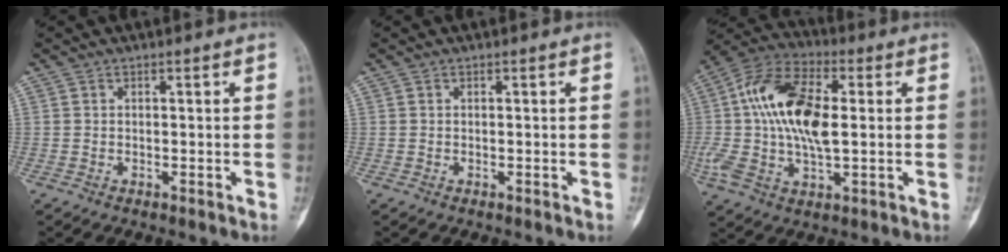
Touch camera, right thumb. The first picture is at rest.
{"total": 0.0}
{"total": 17.5, "force": [1.8, 8.4, 15.2], "torque": [-0.313, 0.020, 0.027]}